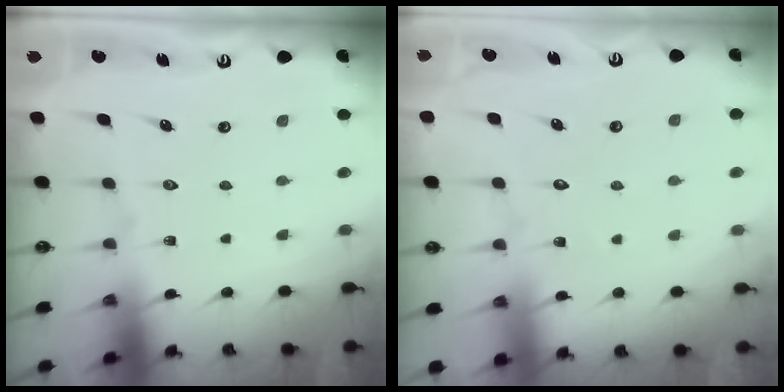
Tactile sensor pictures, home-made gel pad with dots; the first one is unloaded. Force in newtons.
{"total": 2.2, "press": 2.2, "slide": 0.2}